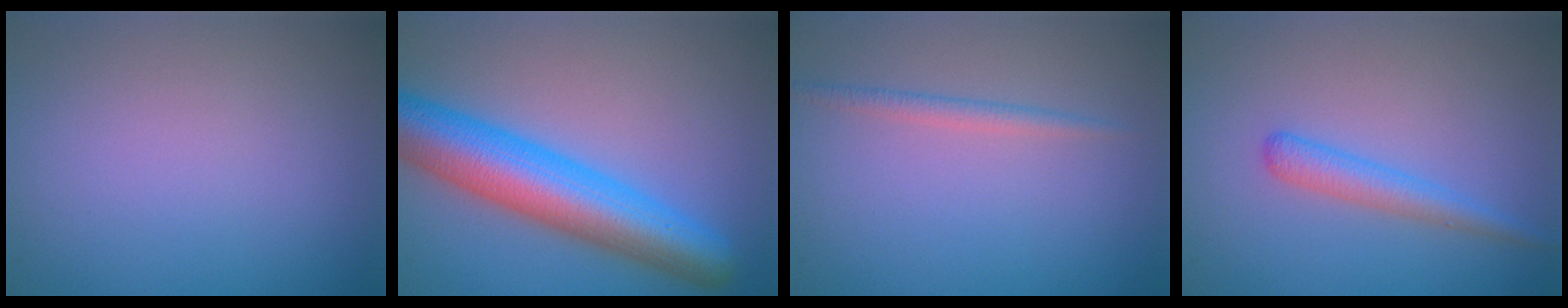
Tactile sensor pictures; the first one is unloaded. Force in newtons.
{"total": 8.9, "press": 8.9, "slide": 0.3}
{"total": 1.2, "press": 1.2, "slide": 0.1}
{"total": 2.2, "press": 2.2, "slide": 0.1}